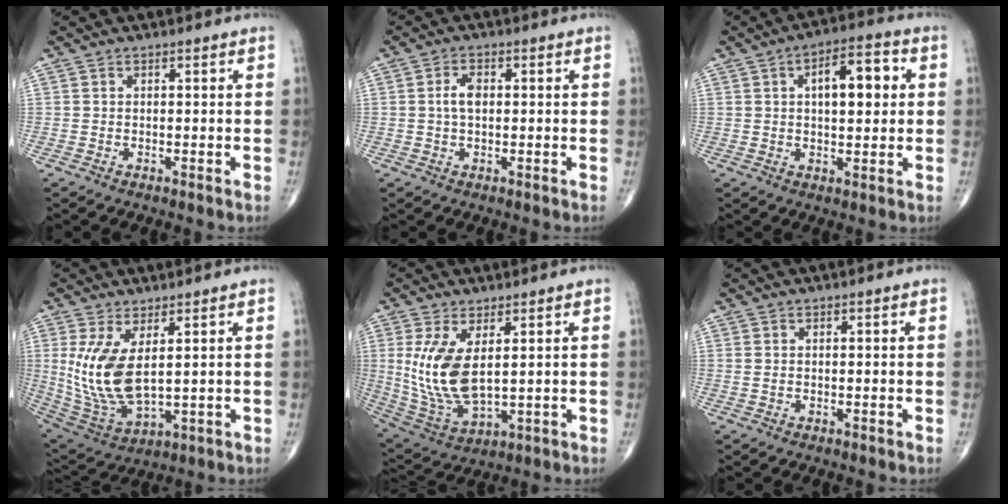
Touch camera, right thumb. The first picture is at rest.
{"total": 3.2, "force": [0.3, 1.8, 2.6], "torque": [-0.054, 0.005, 0.002]}
{"total": 10.3, "force": [2.2, 4.6, 8.9], "torque": [-0.112, 0.012, 0.027]}
{"total": 12.7, "force": [2.6, 5.4, 11.2], "torque": [-0.239, -0.028, 0.072]}
{"total": 12.4, "force": [2.4, 5.6, 10.9], "torque": [-0.228, -0.023, 0.067]}
{"total": 0.5, "force": [0.1, 0.2, 0.4], "torque": [-0.016, 0.004, 0.005]}